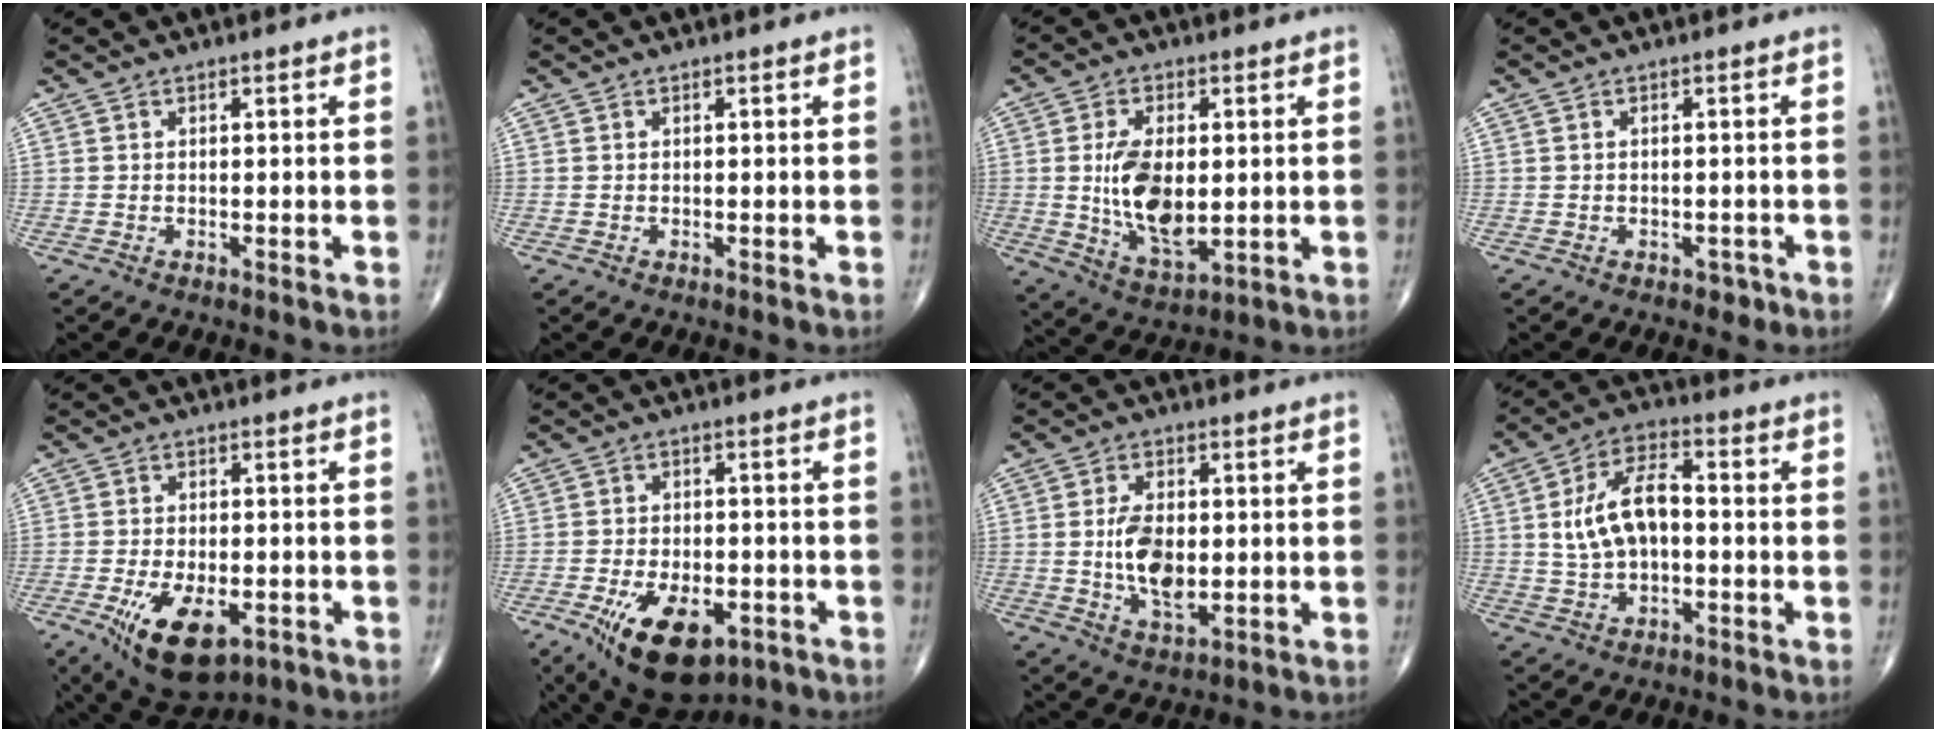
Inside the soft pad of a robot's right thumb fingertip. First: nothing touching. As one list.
[{"total": 0.0}, {"total": 12.8, "force": [0.2, 6.7, 10.9], "torque": [-0.189, -0.016, 0.015]}, {"total": 1.4, "force": [-0.8, 1.0, 0.6], "torque": [0.001, 0.003, -0.009]}, {"total": 12.8, "force": [-5.2, 6.4, 9.7], "torque": [-0.160, 0.002, -0.071]}, {"total": 15.1, "force": [-7.0, 8.0, 10.7], "torque": [-0.170, 0.012, -0.095]}, {"total": 9.4, "force": [-0.3, 5.2, 7.9], "torque": [-0.131, -0.007, -0.001]}, {"total": 11.3, "force": [0.3, 6.2, 9.4], "torque": [-0.169, 0.022, 0.001]}]